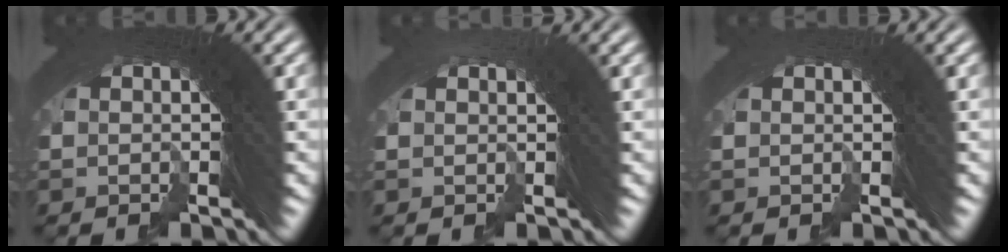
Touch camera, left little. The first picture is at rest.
{"total": 1.4, "force": [0.9, -1.0, 0.1], "torque": [0.008, 0.008, 0.015]}
{"total": 0.8, "force": [0.5, -0.6, -0.1], "torque": [0.004, 0.005, 0.009]}